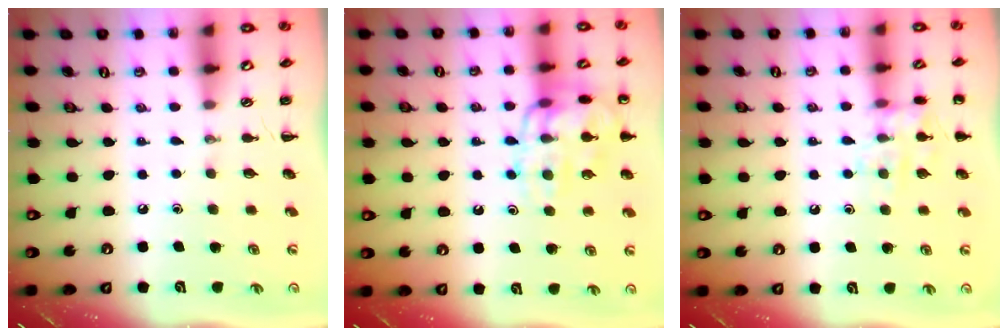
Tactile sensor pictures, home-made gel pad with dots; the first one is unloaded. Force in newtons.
{"total": 15.5, "press": 15.5, "slide": 0.2}
{"total": 10.7, "press": 10.7, "slide": 0.6}